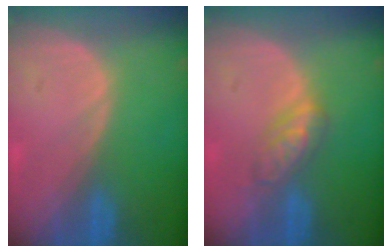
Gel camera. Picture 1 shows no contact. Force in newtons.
{"total": 4.7, "press": 4.5, "slide": 1.3}